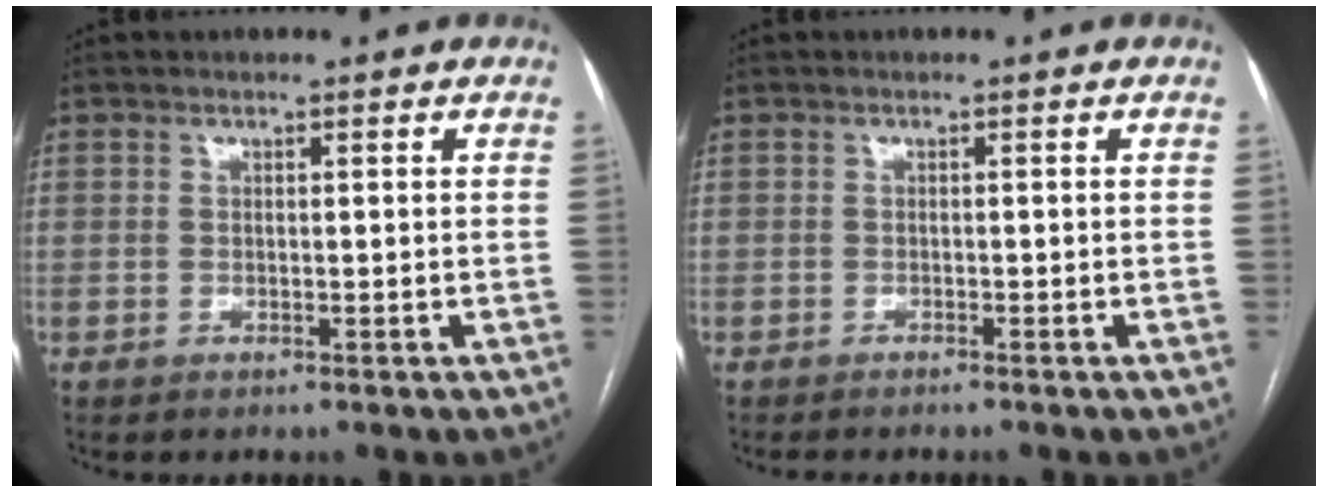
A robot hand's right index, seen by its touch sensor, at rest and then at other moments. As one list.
[{"total": 1.5, "force": [-1.4, 0.0, 0.5], "torque": [-0.009, -0.002, -0.020]}]